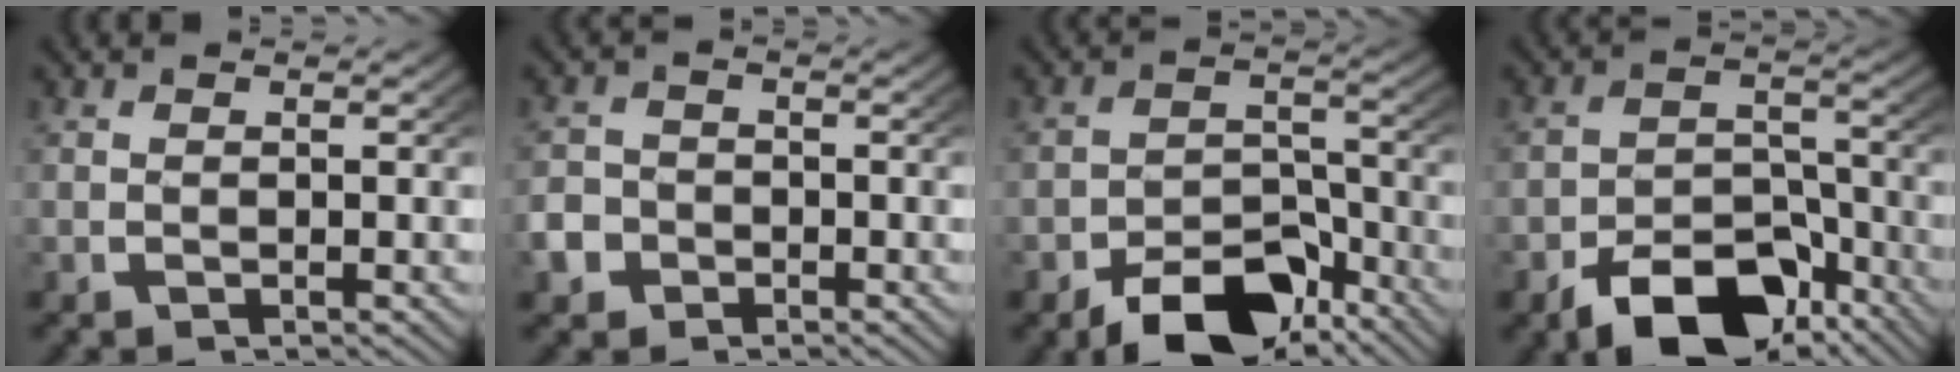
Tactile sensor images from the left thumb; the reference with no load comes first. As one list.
[{"total": 3.4, "force": [-1.7, 2.9, 0.7], "torque": [-0.021, -0.011, -0.029]}, {"total": 7.9, "force": [-5.3, 4.0, 4.3], "torque": [-0.065, -0.030, -0.080]}, {"total": 9.2, "force": [-6.1, 4.8, 4.9], "torque": [-0.079, -0.034, -0.088]}]